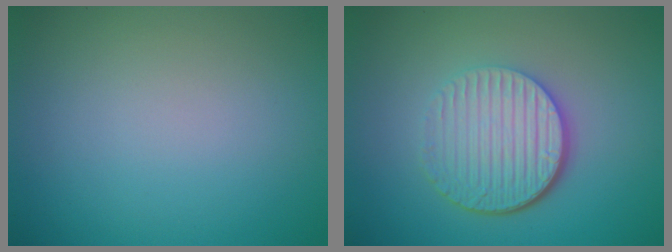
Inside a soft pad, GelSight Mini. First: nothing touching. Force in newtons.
{"total": 5.7, "press": 4.0, "slide": 4.0}